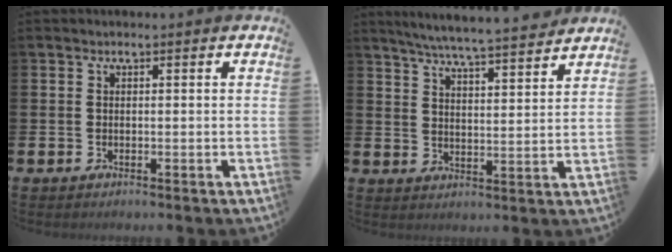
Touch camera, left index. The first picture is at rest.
{"total": 6.3, "force": [6.0, -0.3, 1.8], "torque": [-0.049, -0.044, 0.104]}